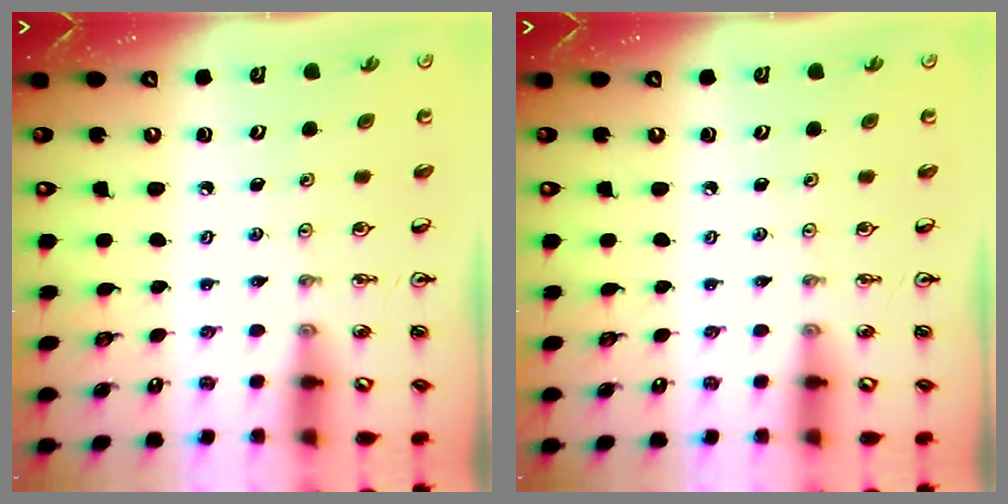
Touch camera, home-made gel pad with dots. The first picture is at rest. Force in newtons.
{"total": 0.0}